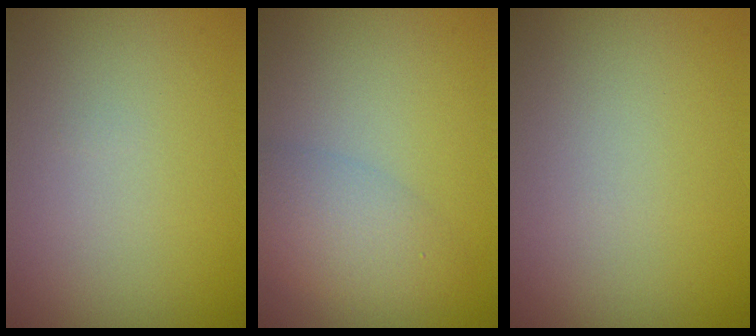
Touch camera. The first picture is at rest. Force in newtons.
{"total": 3.7, "press": 3.7, "slide": 0.2}
{"total": 0.0}